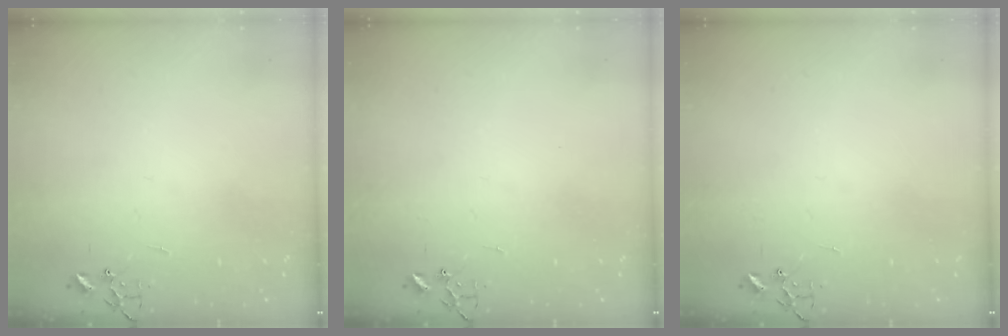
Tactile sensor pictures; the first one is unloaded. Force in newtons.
{"total": 0.0}
{"total": 0.0}